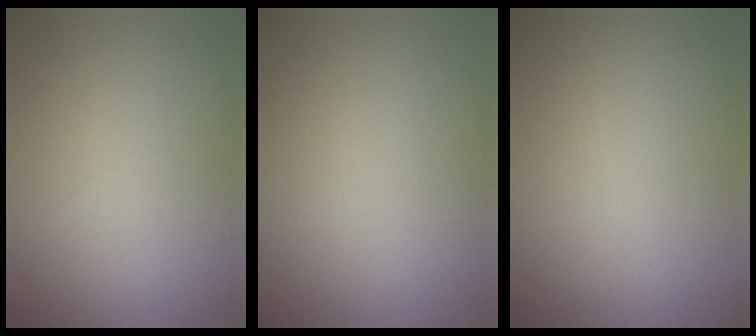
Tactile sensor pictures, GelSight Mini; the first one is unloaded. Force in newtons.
{"total": 0.0}
{"total": 0.0}